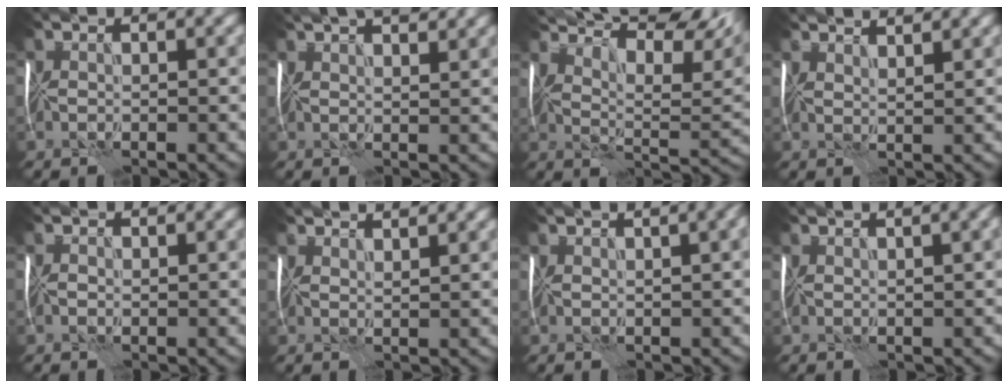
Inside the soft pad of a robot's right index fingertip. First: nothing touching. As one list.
[{"total": 7.1, "force": [5.0, 2.7, 4.3], "torque": [-0.043, 0.042, 0.048]}, {"total": 15.0, "force": [11.0, 4.5, 9.2], "torque": [-0.151, 0.037, 0.147]}, {"total": 4.3, "force": [3.8, 1.0, 1.7], "torque": [-0.018, 0.017, 0.037]}, {"total": 0.9, "force": [0.1, 0.7, 0.5], "torque": [-0.012, 0.004, -0.001]}, {"total": 3.6, "force": [3.2, 0.7, 1.4], "torque": [-0.015, 0.014, 0.030]}, {"total": 5.7, "force": [2.8, 2.1, 4.4], "torque": [-0.033, 0.025, 0.030]}, {"total": 4.0, "force": [2.2, 1.2, 3.1], "torque": [-0.028, 0.014, 0.027]}]